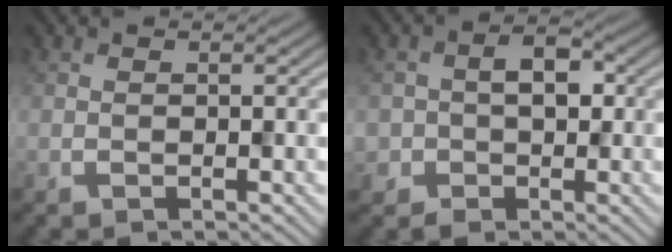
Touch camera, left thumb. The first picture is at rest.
{"total": 3.6, "force": [-0.7, 3.1, 1.8], "torque": [-0.021, 0.003, -0.018]}